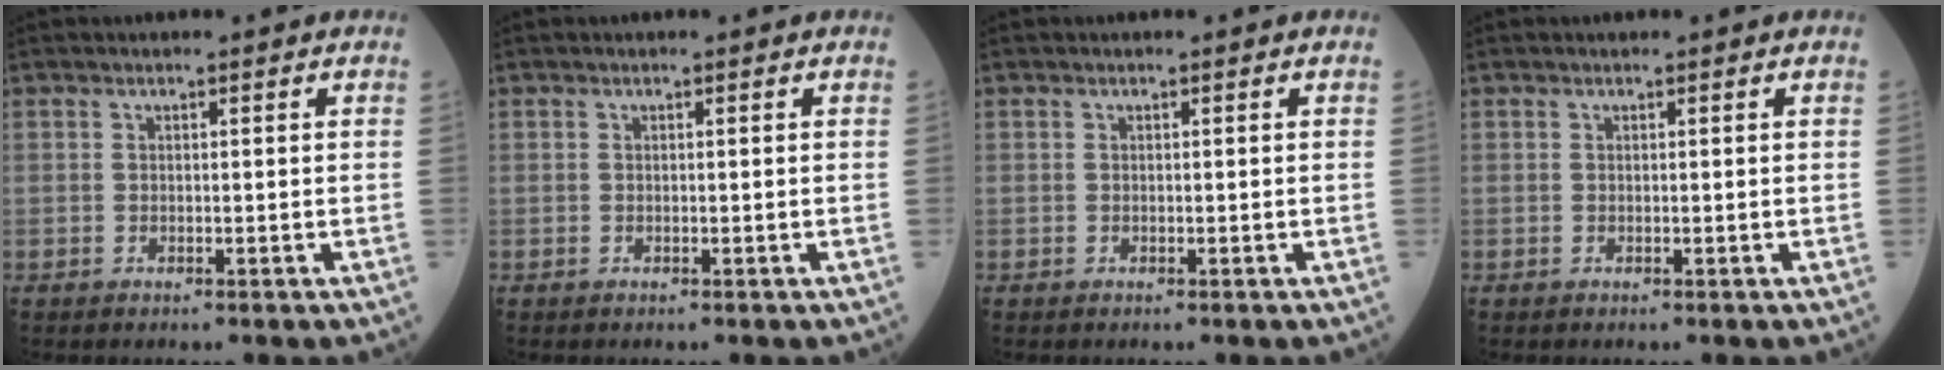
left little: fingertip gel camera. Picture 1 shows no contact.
{"total": 0.0}
{"total": 0.0}
{"total": 0.0}